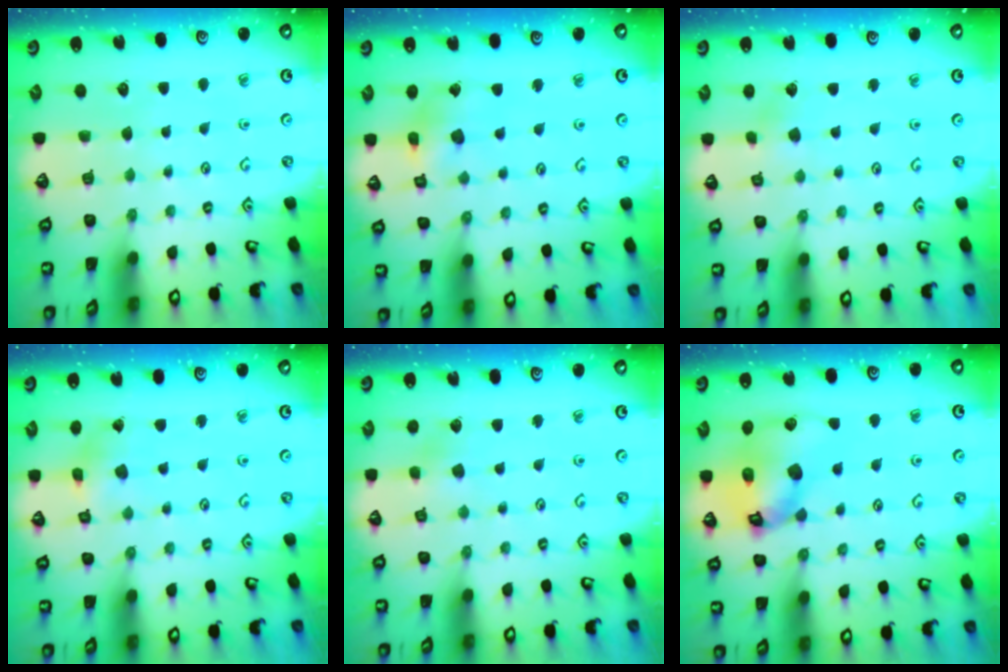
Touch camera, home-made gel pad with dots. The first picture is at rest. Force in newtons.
{"total": 8.0, "press": 8.0, "slide": 0.9}
{"total": 2.6, "press": 2.6, "slide": 0.2}
{"total": 2.4, "press": 2.4, "slide": 0.5}
{"total": 3.7, "press": 3.7, "slide": 0.5}
{"total": 16.0, "press": 15.8, "slide": 2.3}